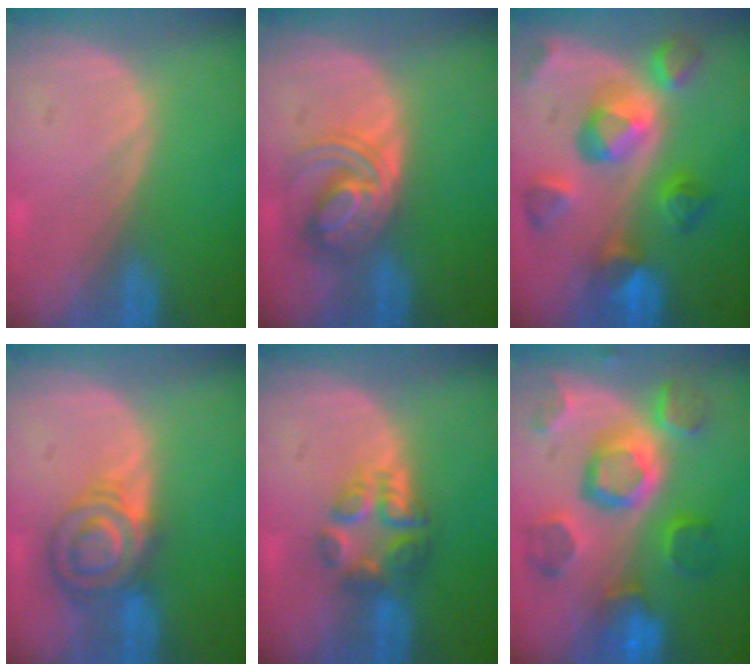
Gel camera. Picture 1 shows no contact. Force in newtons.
{"total": 5.6, "press": 5.6, "slide": 0.3}
{"total": 10.2, "press": 9.0, "slide": 4.8}
{"total": 6.8, "press": 6.5, "slide": 2.2}
{"total": 6.0, "press": 5.2, "slide": 3.1}
{"total": 11.3, "press": 10.0, "slide": 5.2}